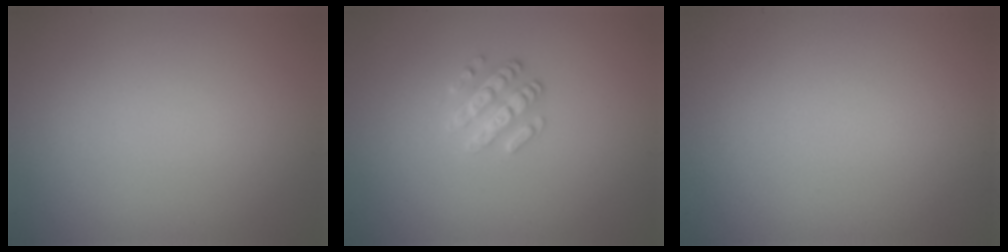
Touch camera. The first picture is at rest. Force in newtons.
{"total": 2.5, "press": 2.4, "slide": 0.7}
{"total": 0.0}